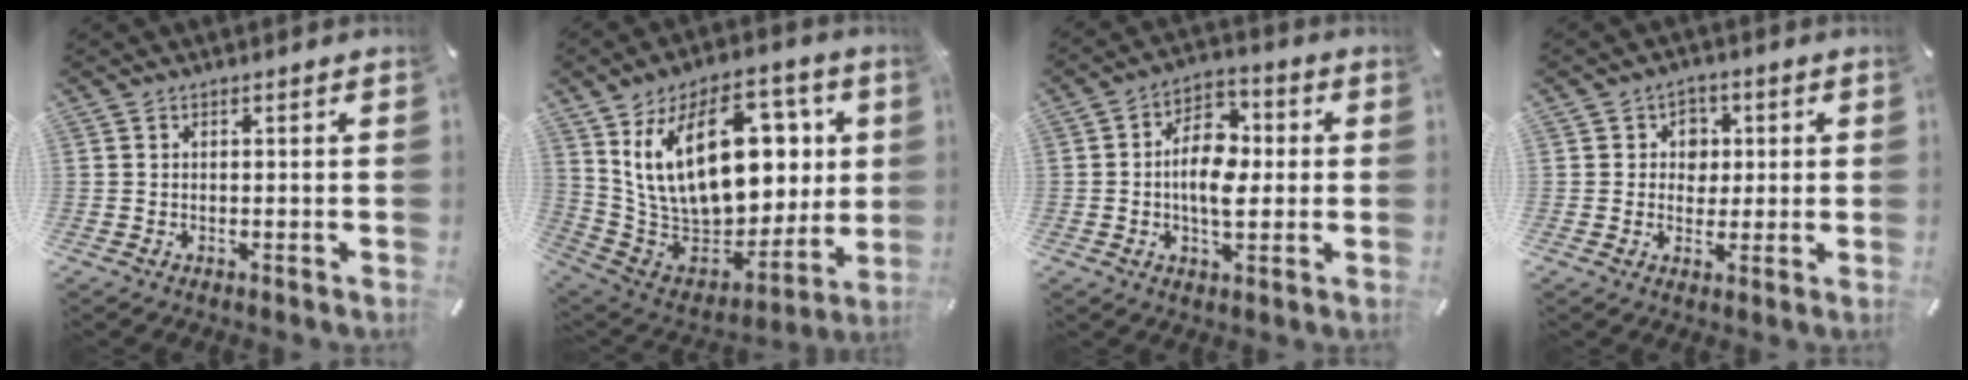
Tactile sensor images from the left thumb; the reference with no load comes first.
{"total": 26.2, "force": [8.0, 16.1, 19.1], "torque": [-0.341, -0.045, 0.145]}
{"total": 10.5, "force": [-0.8, 6.9, 8.0], "torque": [-0.141, 0.008, -0.017]}
{"total": 5.4, "force": [0.5, 5.0, 1.8], "torque": [-0.015, 0.002, 0.002]}